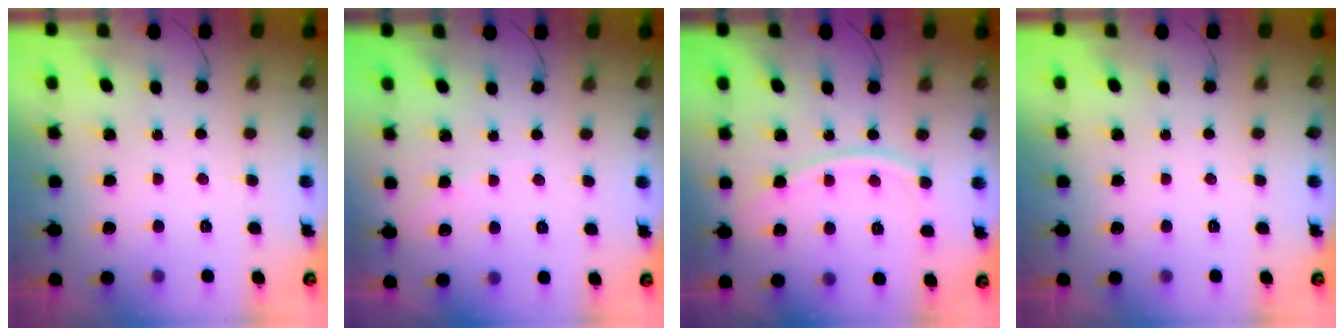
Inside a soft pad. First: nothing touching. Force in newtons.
{"total": 2.7, "press": 2.7, "slide": 0.4}
{"total": 10.3, "press": 10.2, "slide": 1.3}
{"total": 0.0}